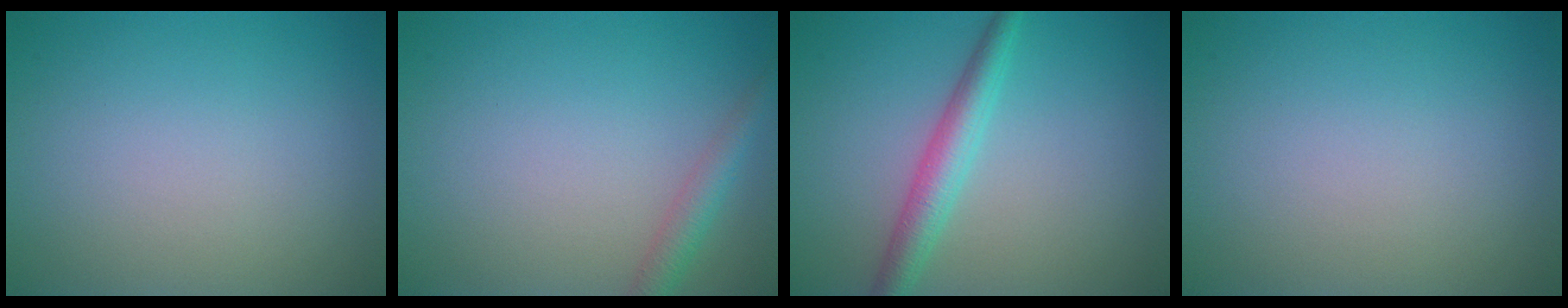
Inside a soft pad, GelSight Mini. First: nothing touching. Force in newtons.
{"total": 2.2, "press": 2.2, "slide": 0.1}
{"total": 3.3, "press": 3.3, "slide": 0.2}
{"total": 0.0}